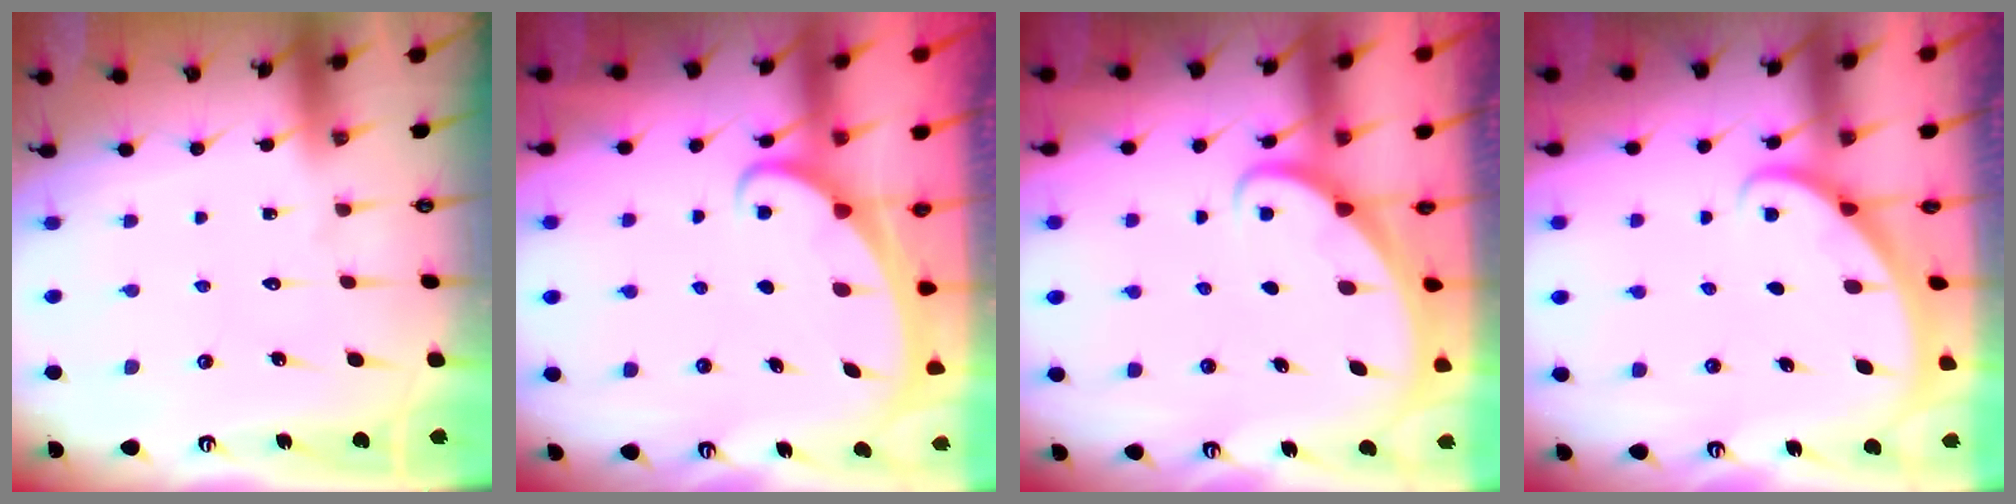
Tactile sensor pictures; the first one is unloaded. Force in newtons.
{"total": 1.9, "press": 1.9, "slide": 0.3}
{"total": 1.8, "press": 1.7, "slide": 0.0}
{"total": 2.1, "press": 2.1, "slide": 0.1}